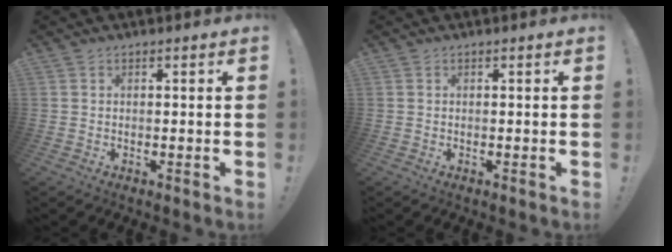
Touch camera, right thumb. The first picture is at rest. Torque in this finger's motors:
{"motor_torque": [0.00, 0.00, 0.05, -0.04, 0.02]}